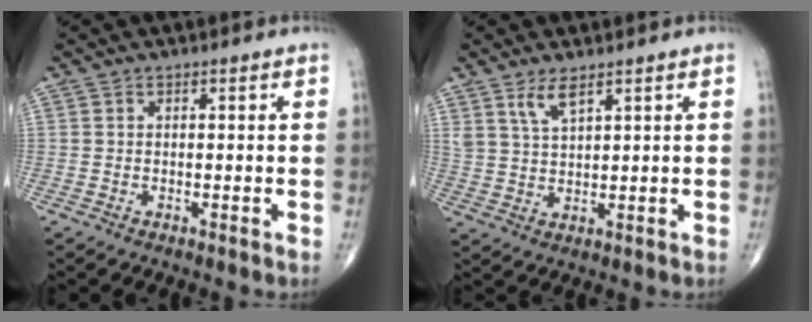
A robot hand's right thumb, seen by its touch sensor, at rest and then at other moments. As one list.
[{"total": 4.3, "force": [2.9, 1.3, 2.9], "torque": [-0.059, -0.018, 0.064]}]